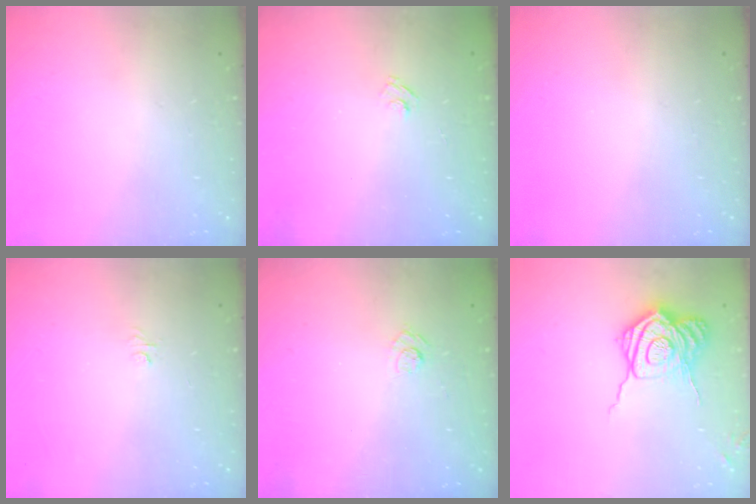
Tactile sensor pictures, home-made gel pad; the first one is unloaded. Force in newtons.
{"total": 2.7, "press": 2.5, "slide": 0.9}
{"total": 0.0}
{"total": 3.1, "press": 3.0, "slide": 0.3}
{"total": 3.9, "press": 3.6, "slide": 1.4}
{"total": 16.2, "press": 16.2, "slide": 0.5}